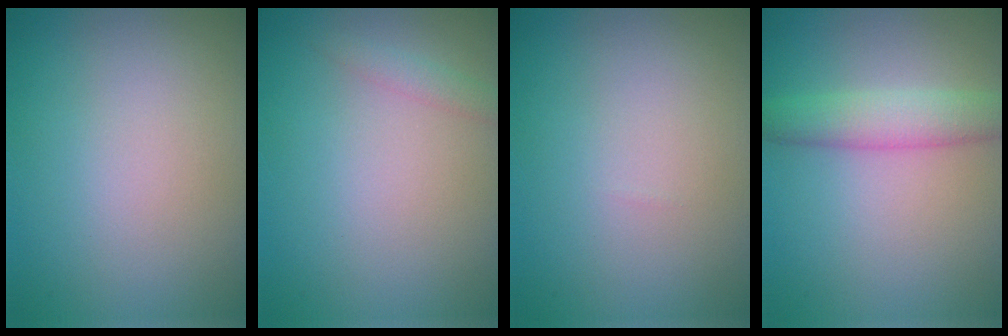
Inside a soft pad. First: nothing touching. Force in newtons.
{"total": 1.2, "press": 1.2, "slide": 0.0}
{"total": 0.0}
{"total": 3.5, "press": 3.5, "slide": 0.1}